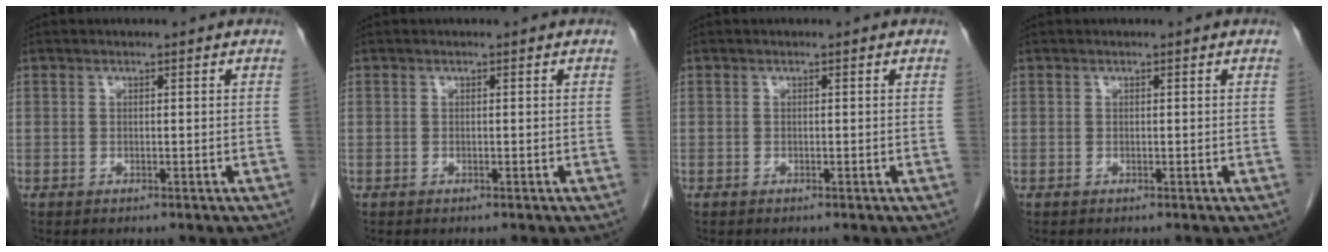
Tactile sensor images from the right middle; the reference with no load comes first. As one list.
[{"total": 0.0}, {"total": 0.0}, {"total": 0.0}]